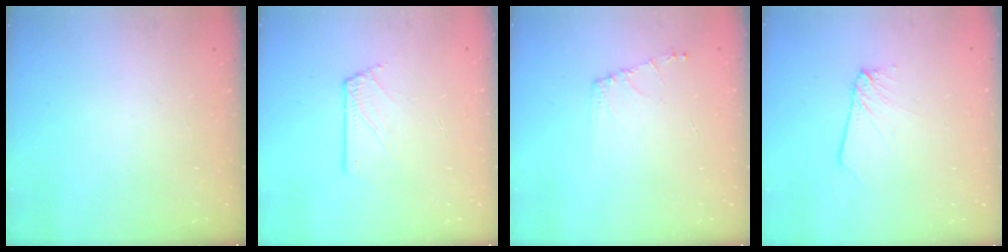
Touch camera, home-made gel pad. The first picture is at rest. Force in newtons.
{"total": 2.3, "press": 2.3, "slide": 0.3}
{"total": 5.3, "press": 5.2, "slide": 0.6}
{"total": 3.3, "press": 3.3, "slide": 0.4}